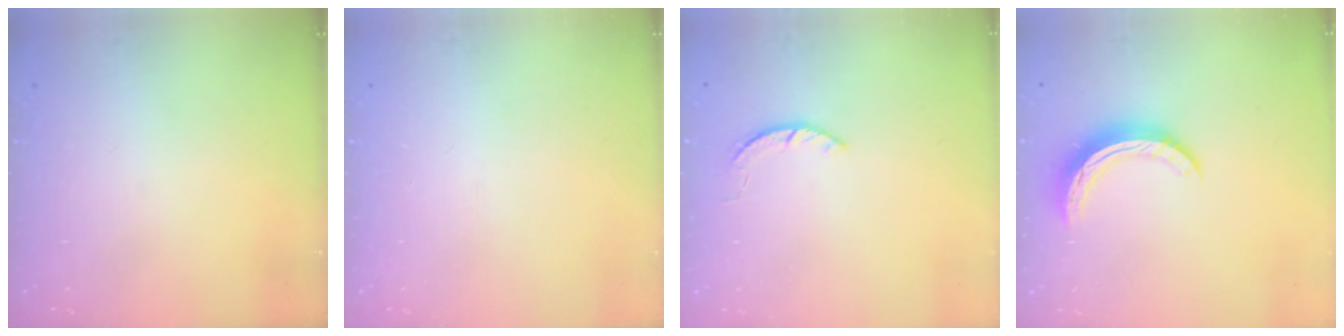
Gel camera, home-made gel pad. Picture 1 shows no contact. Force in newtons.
{"total": 0.0}
{"total": 1.6, "press": 1.6, "slide": 0.3}
{"total": 9.3, "press": 9.3, "slide": 0.3}